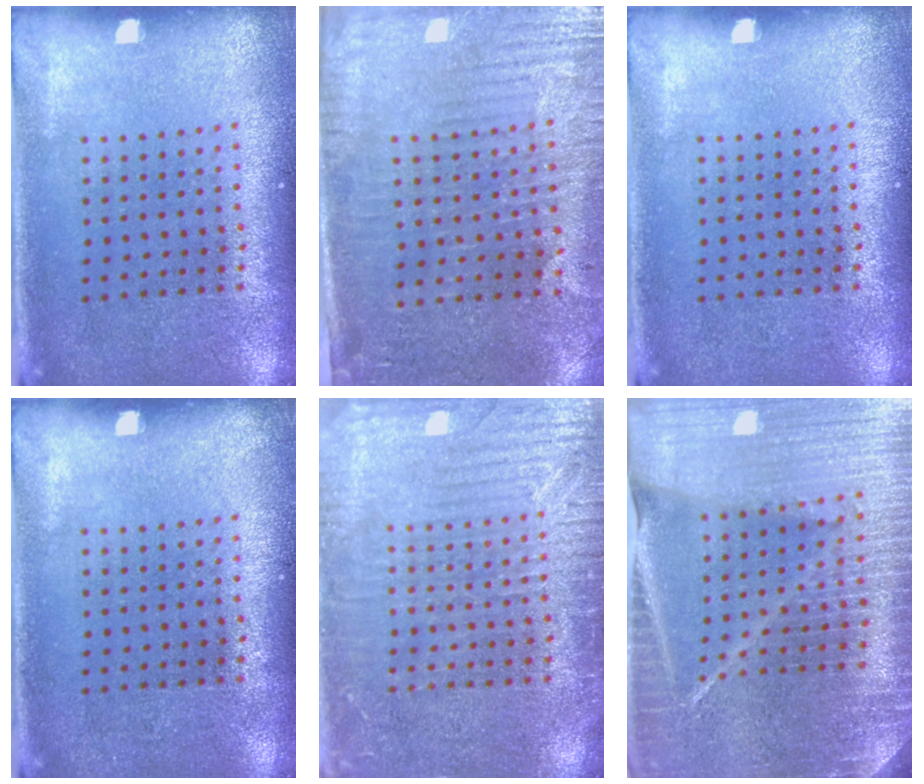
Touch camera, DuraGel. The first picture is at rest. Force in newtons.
{"total": 3.3, "press": 3.0, "slide": 1.4}
{"total": 0.0}
{"total": 0.0}
{"total": 4.8, "press": 4.7, "slide": 0.6}
{"total": 5.8, "press": 5.0, "slide": 2.8}